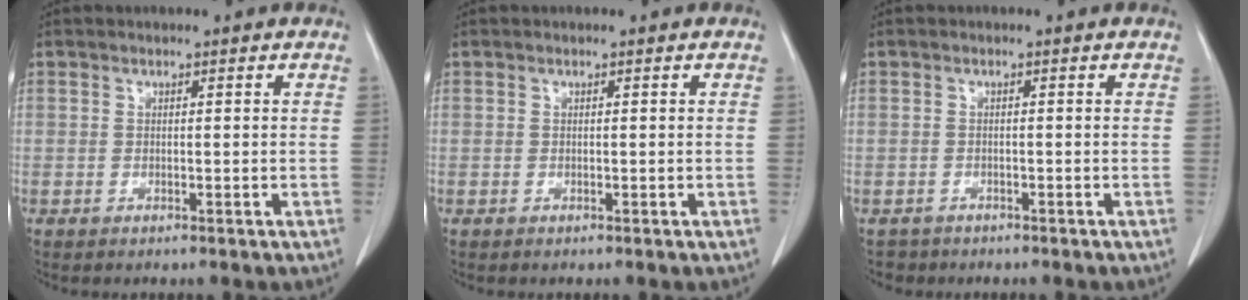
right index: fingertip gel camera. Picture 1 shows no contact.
{"total": 0.0}
{"total": 1.7, "force": [-1.4, 1.0, -0.4], "torque": [-0.003, 0.002, -0.023]}